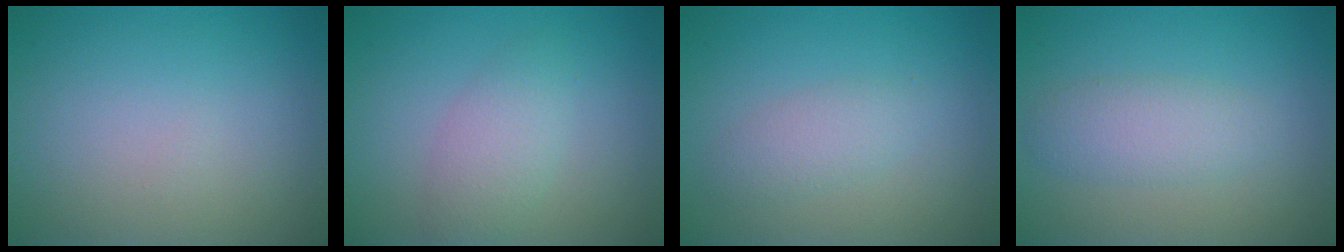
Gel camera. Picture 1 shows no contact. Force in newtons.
{"total": 2.7, "press": 2.7, "slide": 0.1}
{"total": 2.0, "press": 2.0, "slide": 0.2}
{"total": 2.7, "press": 2.7, "slide": 0.1}